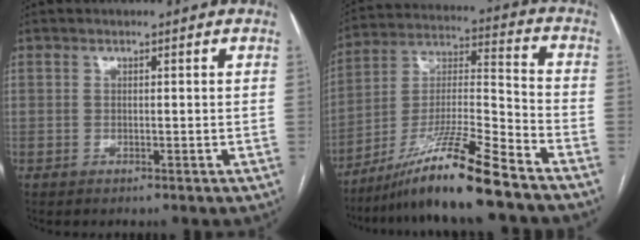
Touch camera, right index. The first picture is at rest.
{"total": 14.9, "force": [-11.4, -0.7, 9.7], "torque": [-0.180, -0.009, -0.203]}